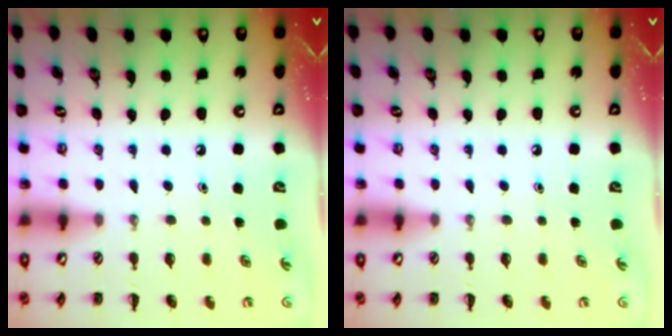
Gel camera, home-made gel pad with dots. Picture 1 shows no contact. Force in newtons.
{"total": 0.0}